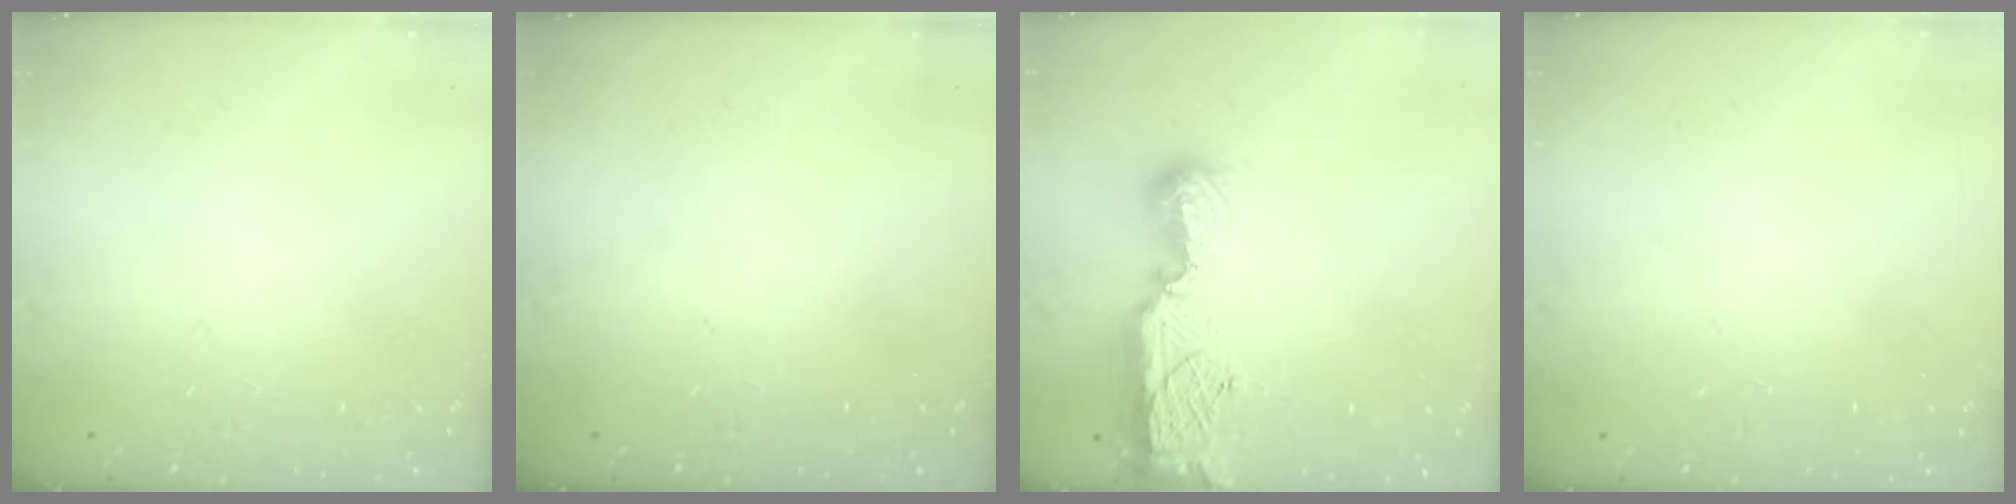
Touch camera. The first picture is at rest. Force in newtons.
{"total": 0.0}
{"total": 11.5, "press": 11.4, "slide": 1.2}
{"total": 0.9, "press": 0.9, "slide": 0.0}